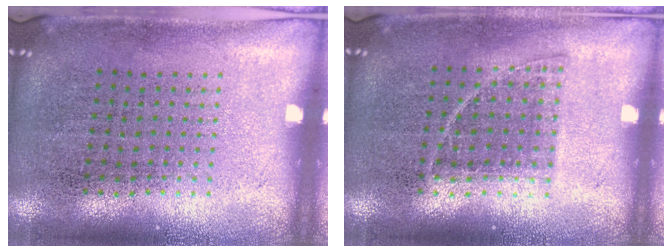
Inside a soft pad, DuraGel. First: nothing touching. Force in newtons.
{"total": 0.8, "press": 0.7, "slide": 0.4}